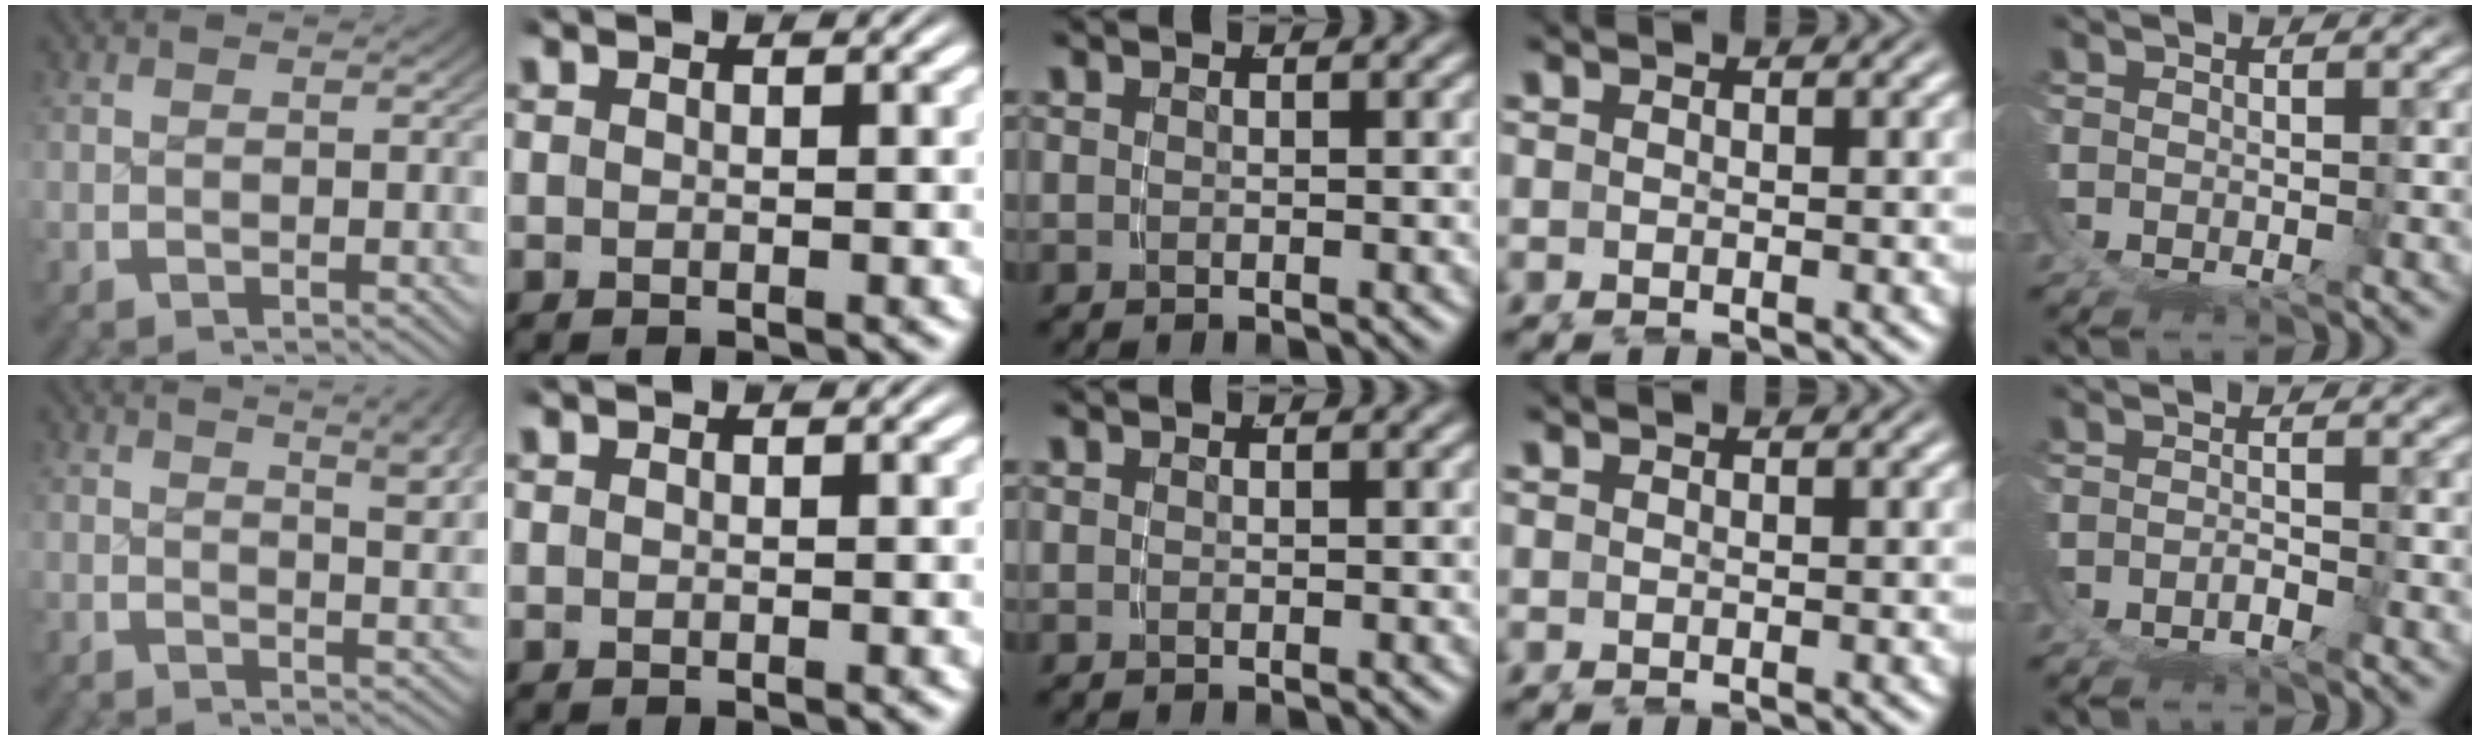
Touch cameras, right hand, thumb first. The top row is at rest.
{"thumb": {"total": 4.7, "force": [2.2, 1.5, 3.9], "torque": [-0.041, -0.003, 0.034]}, "ring": {"total": 0.5, "force": [0.5, 0.1, -0.1], "torque": [0.005, 0.009, 0.003]}, "little": {"total": 1.2, "force": [-1.0, -0.5, 0.4], "torque": [-0.005, 0.000, -0.017]}}